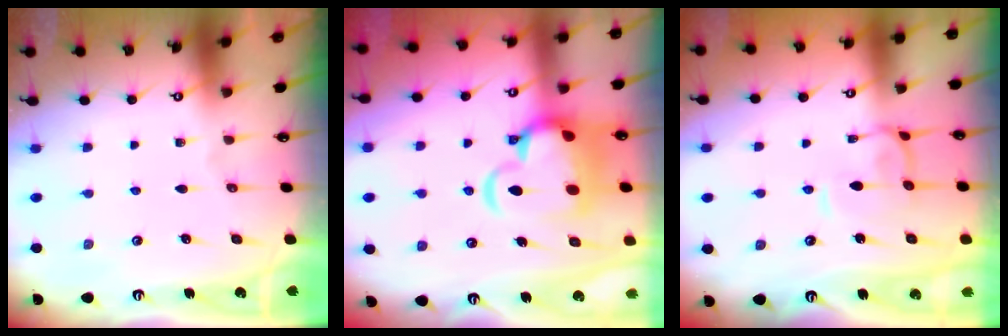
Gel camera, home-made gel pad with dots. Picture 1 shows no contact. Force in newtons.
{"total": 9.9, "press": 9.7, "slide": 2.0}
{"total": 0.8, "press": 0.5, "slide": 0.6}